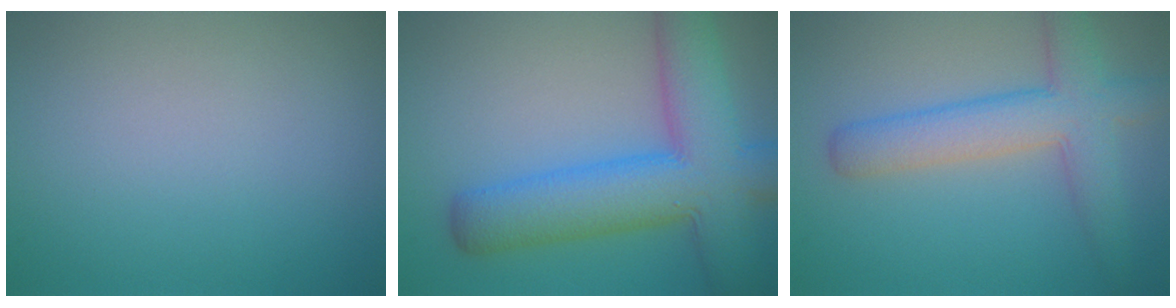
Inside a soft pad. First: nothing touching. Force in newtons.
{"total": 9.7, "press": 9.7, "slide": 0.3}
{"total": 5.5, "press": 5.5, "slide": 0.2}